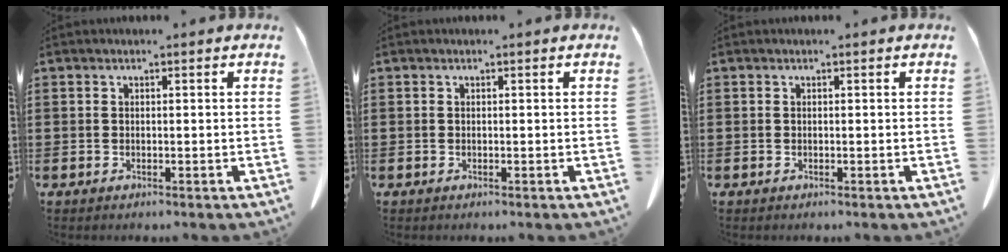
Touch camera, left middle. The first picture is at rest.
{"total": 0.0}
{"total": 0.0}